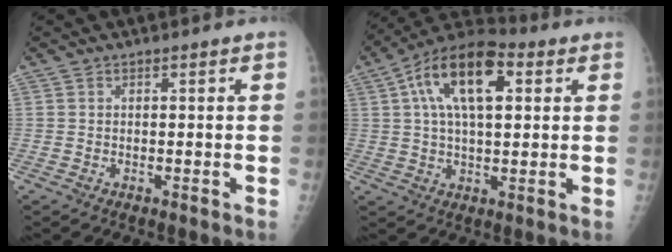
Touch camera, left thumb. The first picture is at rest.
{"total": 16.0, "force": [4.8, 7.9, 13.1], "torque": [-0.210, 0.017, 0.074]}